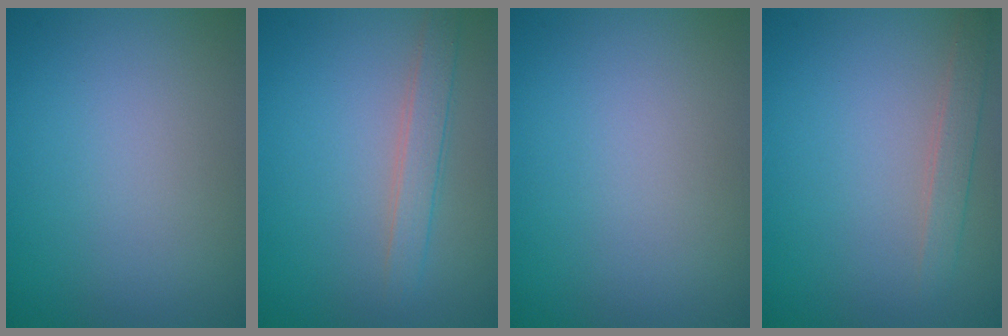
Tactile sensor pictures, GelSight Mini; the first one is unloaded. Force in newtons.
{"total": 2.2, "press": 2.2, "slide": 0.1}
{"total": 0.0}
{"total": 1.7, "press": 1.7, "slide": 0.1}